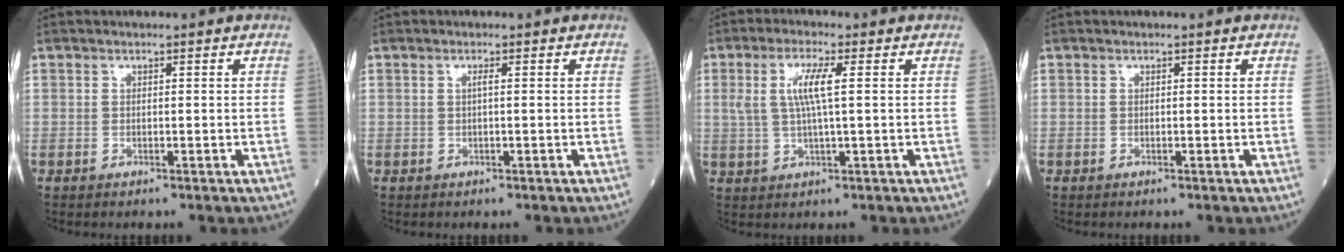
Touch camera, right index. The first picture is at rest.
{"total": 0.6, "force": [0.1, -0.1, 0.6], "torque": [-0.011, 0.000, 0.002]}
{"total": 5.4, "force": [1.2, 0.3, 5.2], "torque": [-0.114, 0.011, 0.028]}
{"total": 0.0}